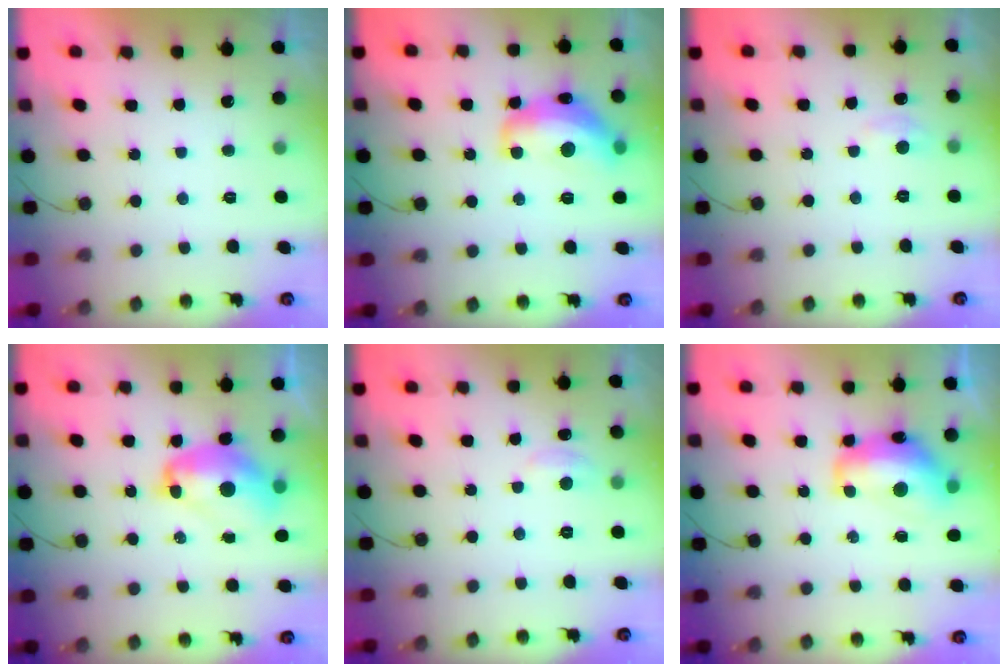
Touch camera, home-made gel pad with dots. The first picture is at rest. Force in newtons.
{"total": 15.3, "press": 15.3, "slide": 1.1}
{"total": 2.9, "press": 2.9, "slide": 0.4}
{"total": 12.3, "press": 12.2, "slide": 1.1}
{"total": 3.7, "press": 3.6, "slide": 0.4}
{"total": 12.7, "press": 12.7, "slide": 0.9}